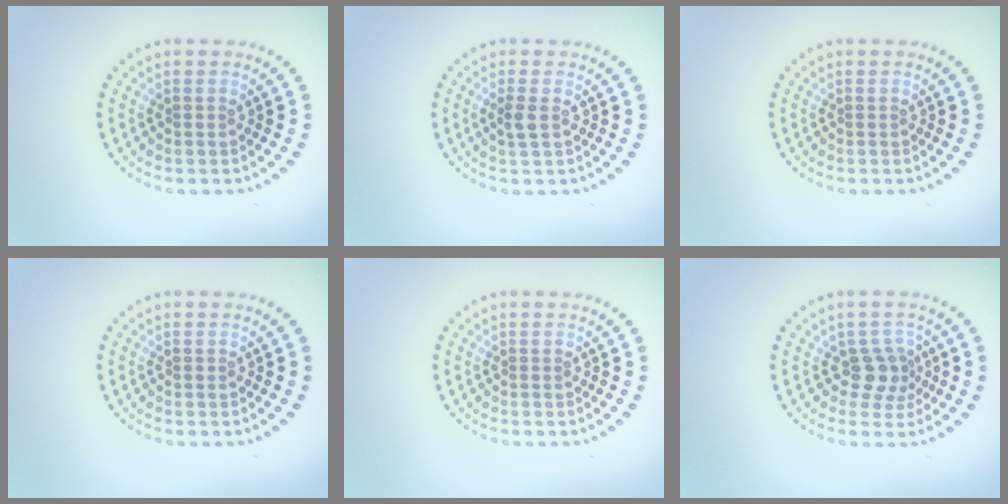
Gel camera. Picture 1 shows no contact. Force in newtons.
{"total": 1.3, "press": 1.2, "slide": 0.3}
{"total": 0.0}
{"total": 0.0}
{"total": 0.0}
{"total": 2.4, "press": 1.9, "slide": 1.6}